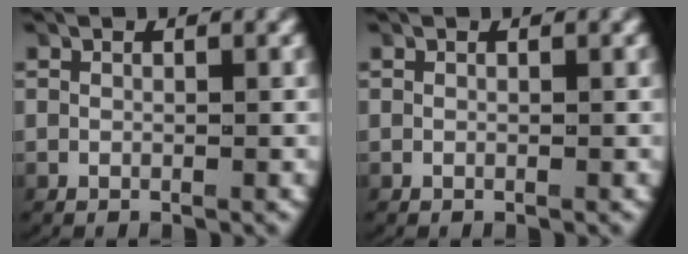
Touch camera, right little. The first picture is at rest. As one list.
[{"total": 0.0}]